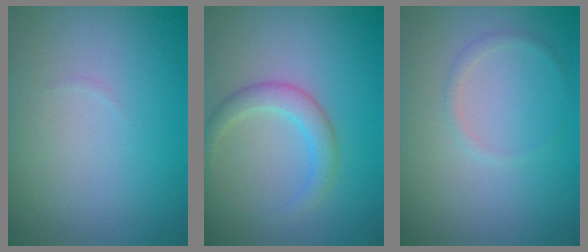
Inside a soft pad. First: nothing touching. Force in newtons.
{"total": 2.5, "press": 2.5, "slide": 0.1}
{"total": 0.8, "press": 0.8, "slide": 0.0}